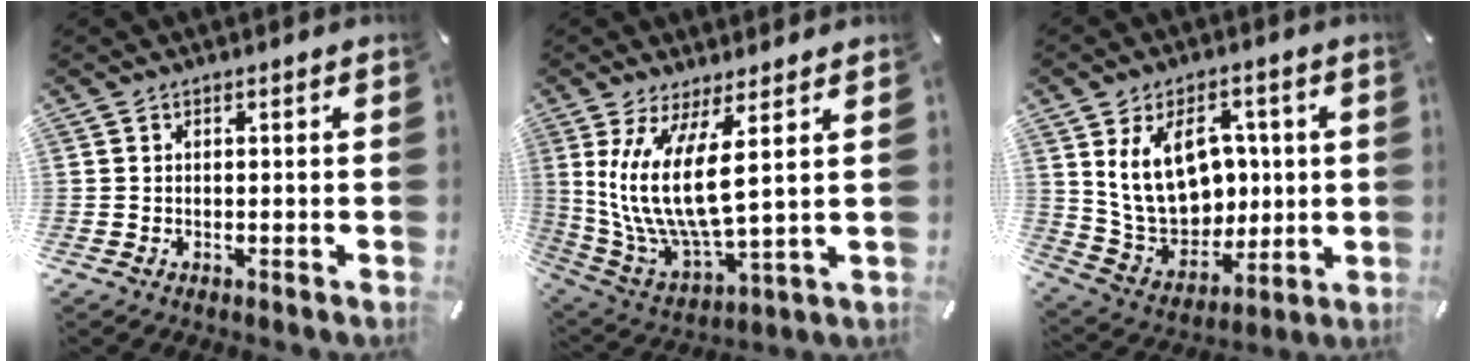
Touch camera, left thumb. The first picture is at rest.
{"total": 14.8, "force": [4.5, 5.0, 13.2], "torque": [-0.305, -0.026, 0.078]}
{"total": 16.9, "force": [3.8, 12.5, 10.7], "torque": [-0.188, -0.005, 0.081]}